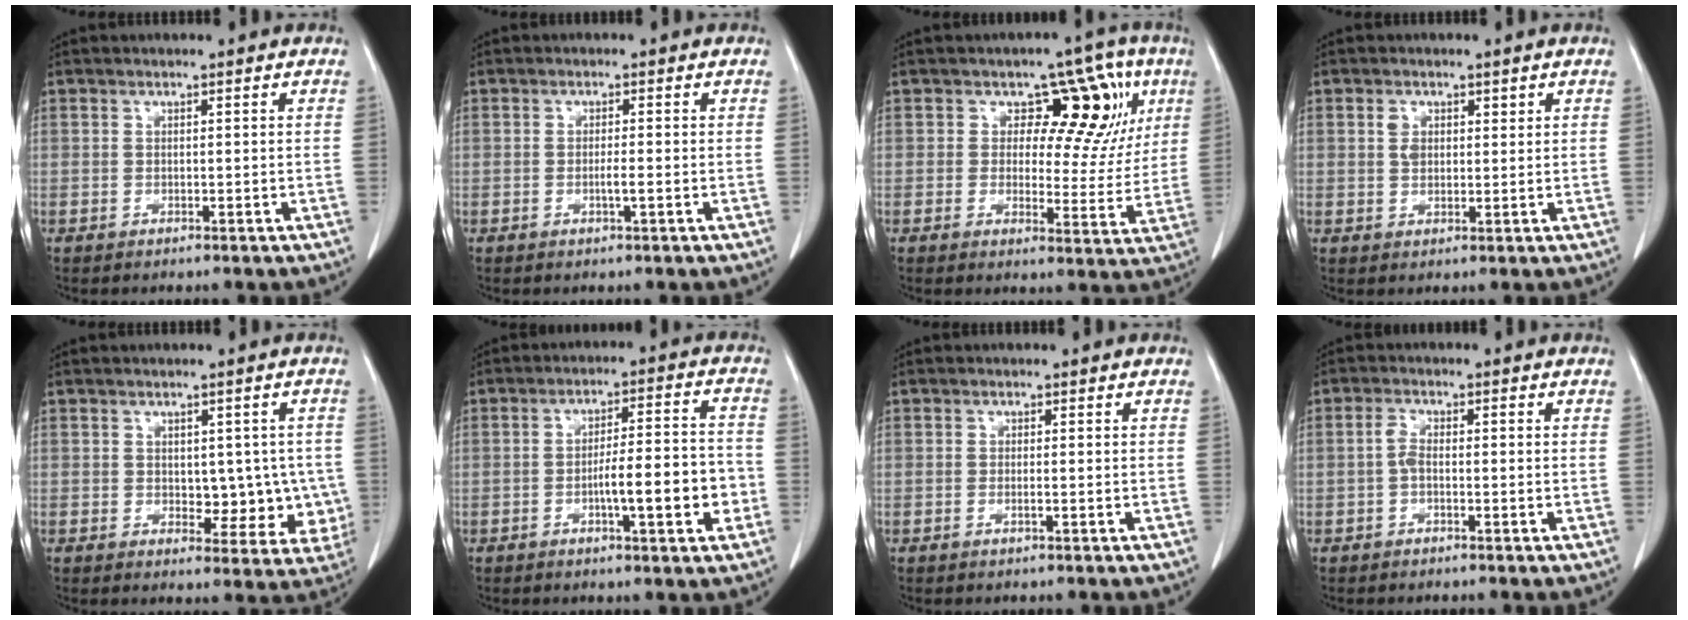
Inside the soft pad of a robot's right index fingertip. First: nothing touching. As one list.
[{"total": 1.8, "force": [-0.4, 0.0, 1.8], "torque": [-0.035, -0.003, -0.008]}, {"total": 11.4, "force": [4.4, 6.9, 7.9], "torque": [-0.070, 0.024, 0.058]}, {"total": 3.0, "force": [1.2, 2.1, 1.7], "torque": [-0.033, 0.007, 0.023]}, {"total": 7.7, "force": [0.0, 4.7, 6.1], "torque": [-0.051, 0.008, 0.010]}, {"total": 9.8, "force": [-2.7, 1.6, 9.3], "torque": [-0.147, 0.014, -0.040]}, {"total": 0.9, "force": [-0.2, 0.1, 0.9], "torque": [-0.020, -0.002, -0.003]}, {"total": 2.5, "force": [-0.3, 1.1, 2.2], "torque": [-0.048, 0.008, -0.008]}]